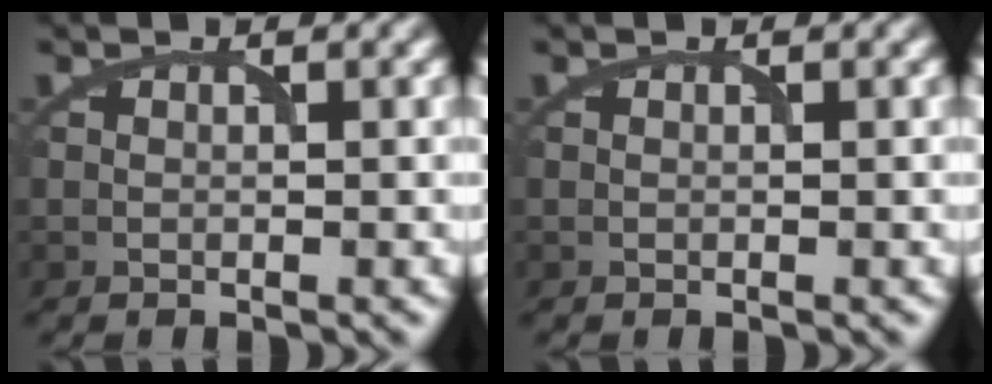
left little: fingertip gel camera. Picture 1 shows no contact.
{"total": 0.0}